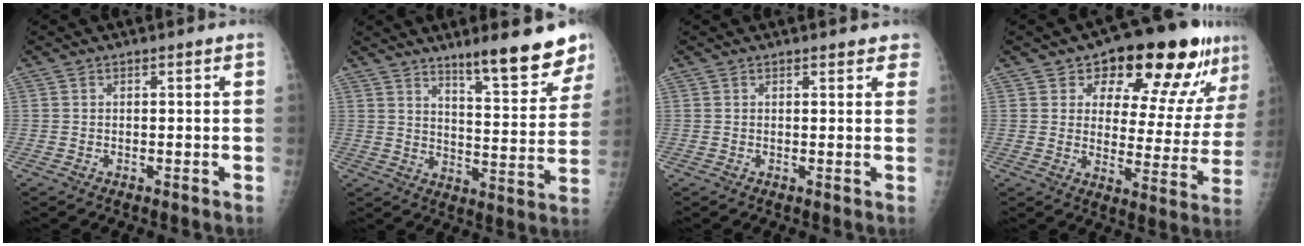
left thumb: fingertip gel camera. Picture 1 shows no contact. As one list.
[{"total": 13.7, "force": [10.2, 2.6, 8.8], "torque": [-0.092, -0.072, 0.152]}, {"total": 3.0, "force": [2.4, 1.1, 1.4], "torque": [0.007, -0.003, 0.020]}, {"total": 19.4, "force": [11.9, 8.6, 12.7], "torque": [-0.123, -0.046, 0.161]}]